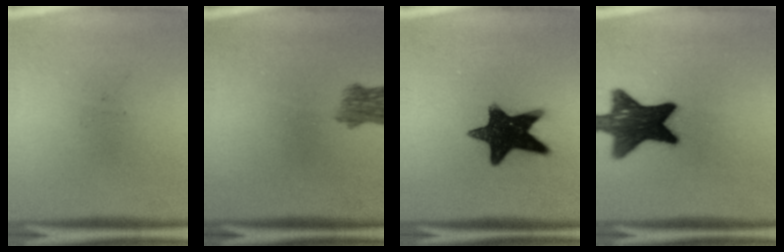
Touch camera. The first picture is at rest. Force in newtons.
{"total": 4.2}
{"total": 15.1}
{"total": 14.5}